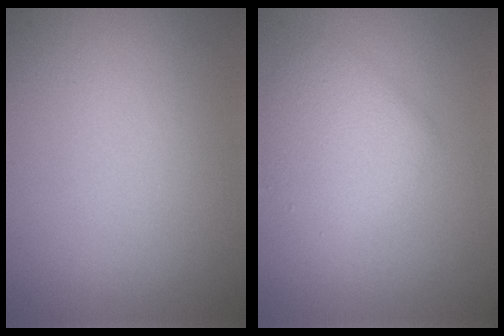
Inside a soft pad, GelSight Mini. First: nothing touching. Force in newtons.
{"total": 2.9, "press": 2.9, "slide": 0.0}